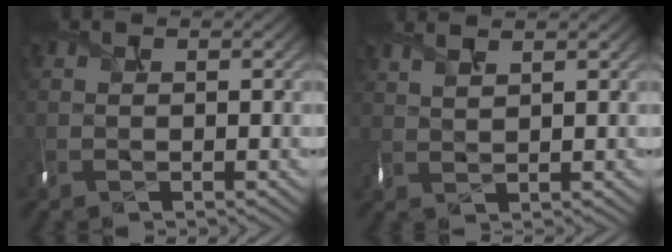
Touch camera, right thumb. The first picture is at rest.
{"total": 2.7, "force": [2.0, 0.8, 1.6], "torque": [-0.023, 0.009, 0.031]}